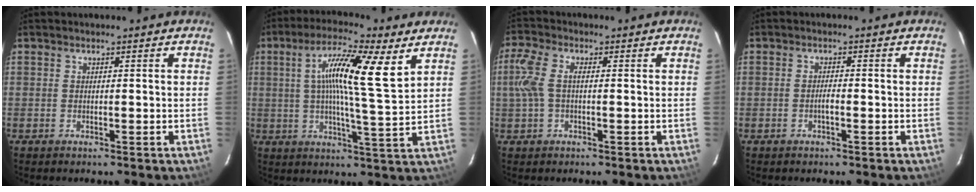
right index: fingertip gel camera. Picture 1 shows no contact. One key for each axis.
{"total": 13.2, "fx": 5.0, "fy": 1.0, "fz": 12.2, "tx": -0.204, "ty": 0.010, "tz": 0.072}
{"total": 5.4, "fx": 0.1, "fy": 2.5, "fz": 4.8, "tx": -0.110, "ty": 0.010, "tz": 0.002}
{"total": 1.4, "fx": -0.6, "fy": 0.2, "fz": 1.2, "tx": -0.024, "ty": 0.002, "tz": -0.012}